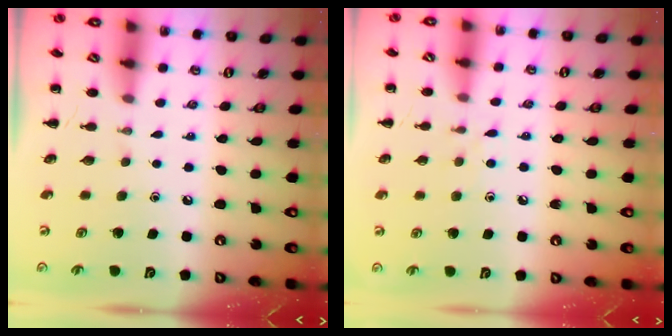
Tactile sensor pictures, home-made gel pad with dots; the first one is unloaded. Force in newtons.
{"total": 4.8, "press": 4.4, "slide": 2.0}